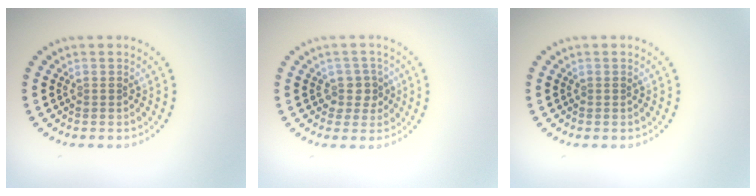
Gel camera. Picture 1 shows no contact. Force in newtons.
{"total": 2.1, "press": 1.7, "slide": 1.2}
{"total": 0.0}